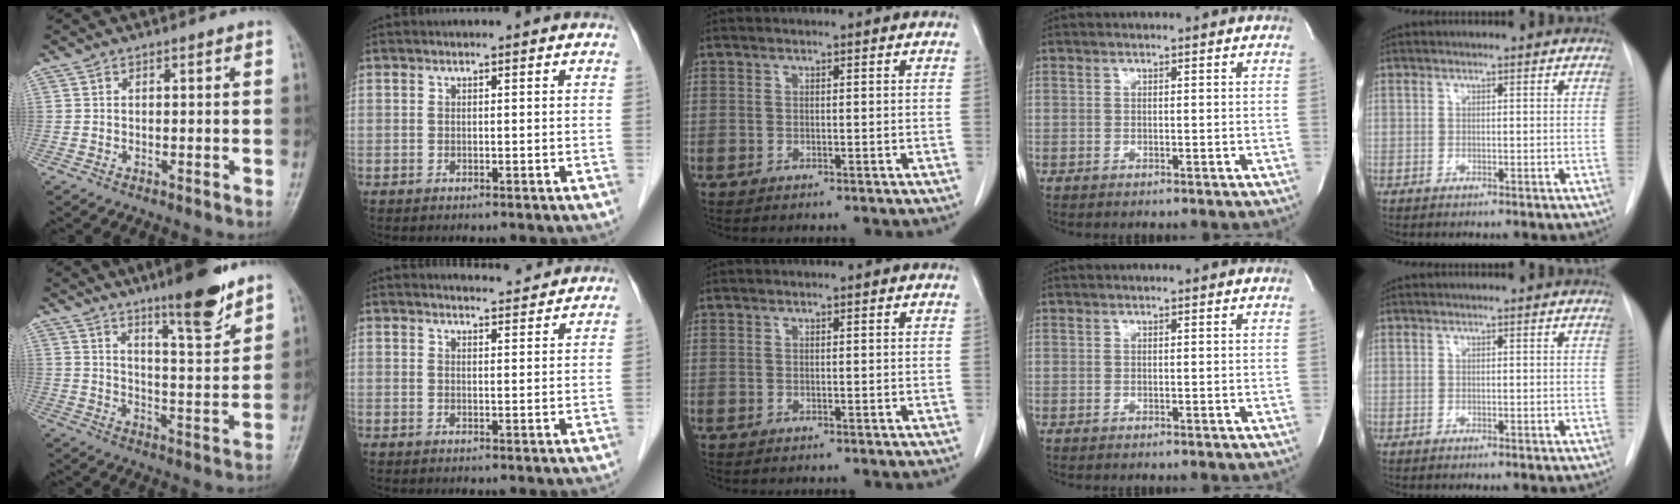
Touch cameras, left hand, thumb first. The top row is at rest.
{"thumb": {"total": 13.7, "force": [10.3, 2.3, 8.8], "torque": [-0.111, -0.074, 0.163]}, "index": {"total": 5.9, "force": [5.8, 0.2, 0.6], "torque": [-0.016, 0.005, 0.072]}}